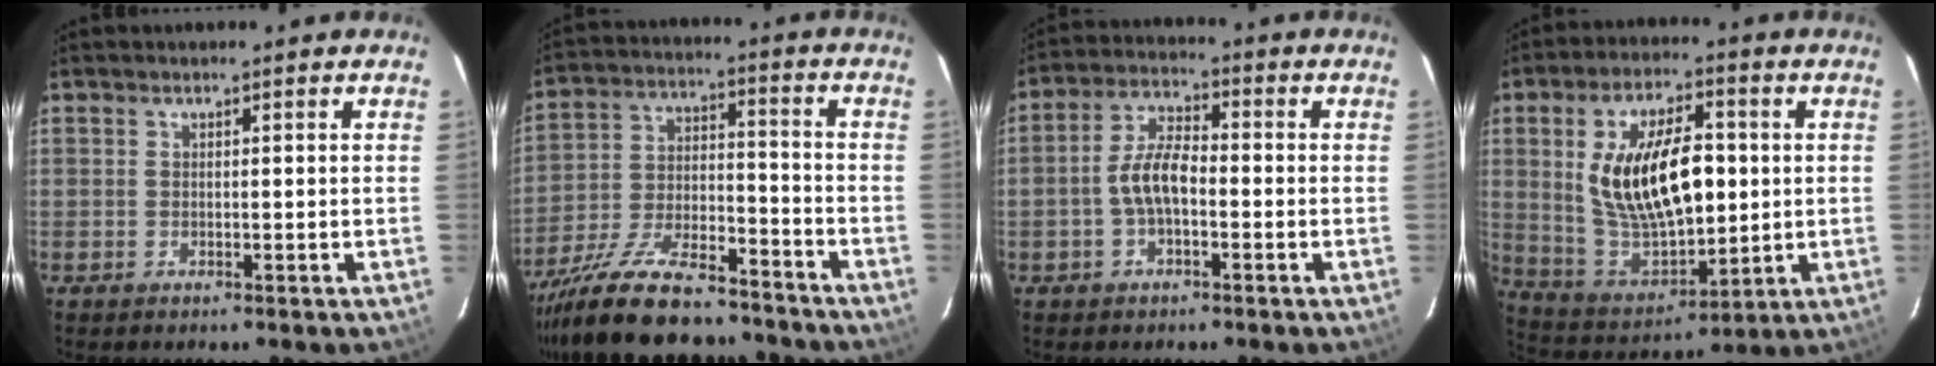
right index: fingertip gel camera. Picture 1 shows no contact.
{"total": 20.6, "force": [-16.9, 6.1, 10.0], "torque": [-0.198, -0.025, -0.272]}
{"total": 6.6, "force": [-1.8, 2.9, 5.6], "torque": [-0.117, 0.015, -0.034]}
{"total": 19.4, "force": [2.3, 9.5, 16.8], "torque": [-0.313, 0.000, 0.062]}